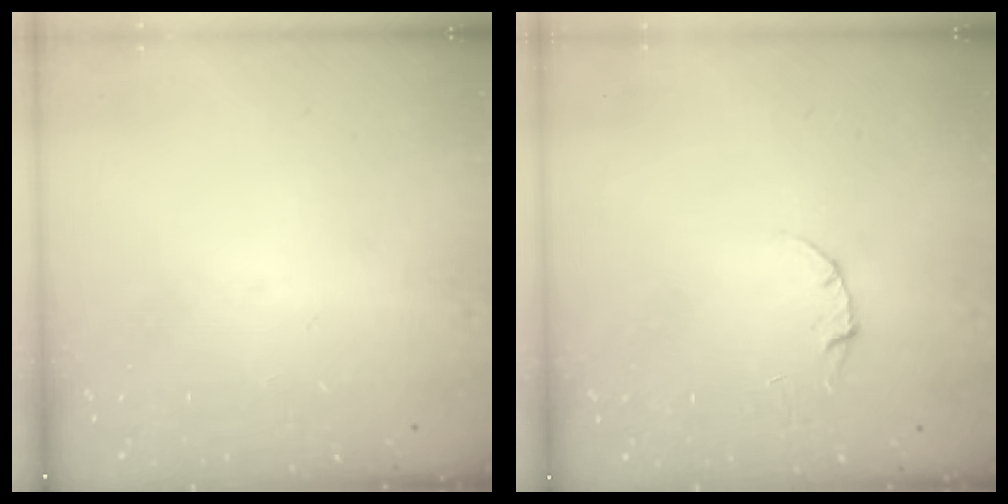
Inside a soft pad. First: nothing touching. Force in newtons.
{"total": 3.3, "press": 3.2, "slide": 0.3}